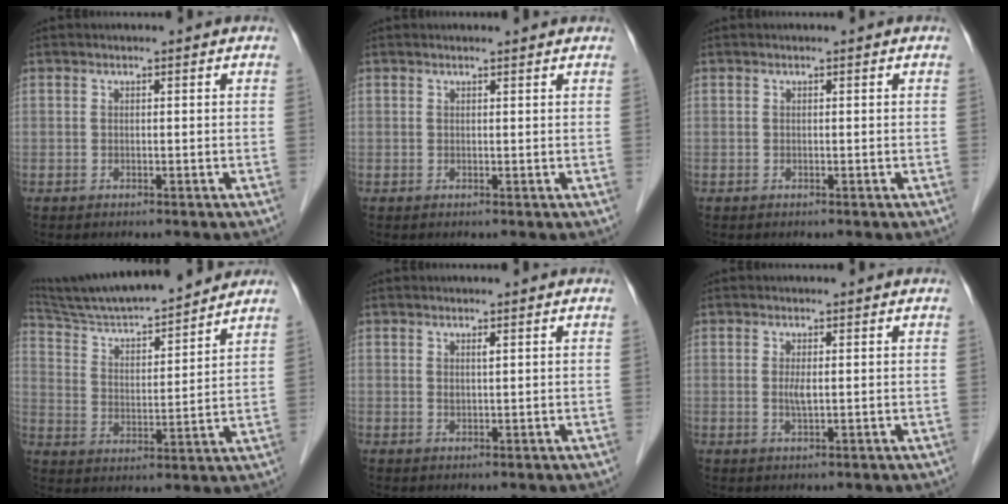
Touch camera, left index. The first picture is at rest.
{"total": 1.8, "force": [1.8, 0.2, 0.3], "torque": [-0.012, 0.005, 0.019]}
{"total": 0.0}
{"total": 18.2, "force": [16.7, 1.3, 7.1], "torque": [-0.126, 0.011, 0.273]}
{"total": 0.9, "force": [0.5, 0.2, 0.7], "torque": [-0.018, -0.002, 0.010]}
{"total": 1.8, "force": [0.1, 0.3, 1.8], "torque": [-0.040, -0.003, 0.004]}